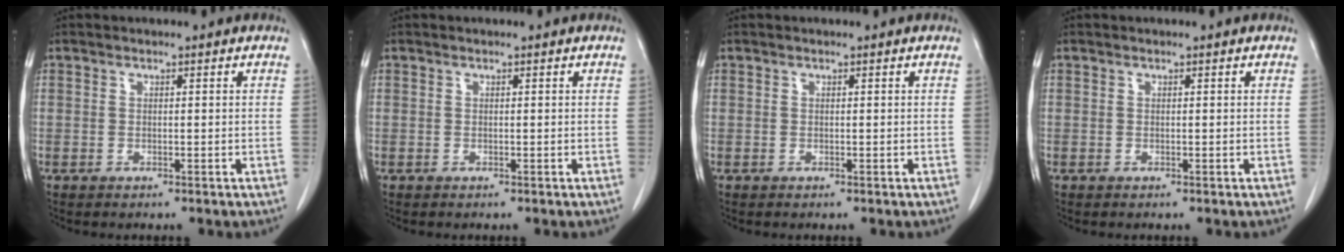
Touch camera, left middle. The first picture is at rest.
{"total": 0.0}
{"total": 0.0}
{"total": 0.0}